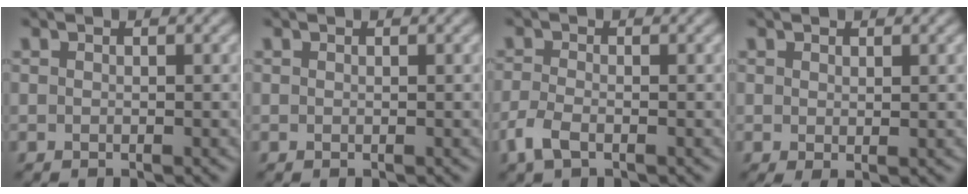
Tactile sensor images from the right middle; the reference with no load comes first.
{"total": 0.0}
{"total": 2.4, "force": [-1.3, 1.0, 1.7], "torque": [-0.046, -0.003, -0.034]}
{"total": 0.9, "force": [0.3, 0.3, 0.8], "torque": [-0.018, 0.000, 0.006]}